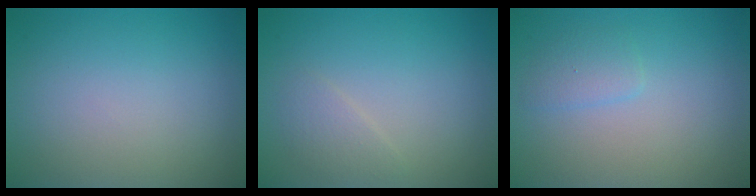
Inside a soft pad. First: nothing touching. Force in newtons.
{"total": 1.3, "press": 1.3, "slide": 0.1}
{"total": 1.3, "press": 1.3, "slide": 0.1}